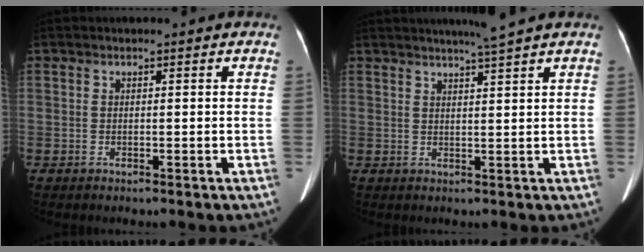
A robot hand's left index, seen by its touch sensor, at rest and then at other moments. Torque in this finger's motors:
{"motor_torque": [0.31, -0.52, 0.00, 0.04]}